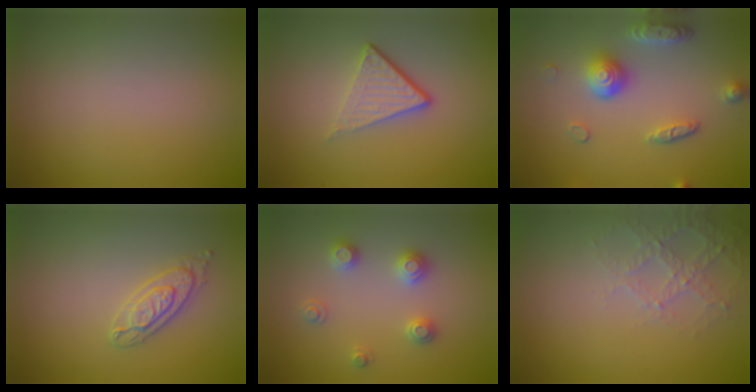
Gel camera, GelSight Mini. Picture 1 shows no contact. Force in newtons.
{"total": 3.9, "press": 2.5, "slide": 3.0}
{"total": 4.6, "press": 3.7, "slide": 2.8}
{"total": 2.5, "press": 2.4, "slide": 0.2}
{"total": 2.5, "press": 2.5, "slide": 0.3}
{"total": 2.6, "press": 2.5, "slide": 0.8}